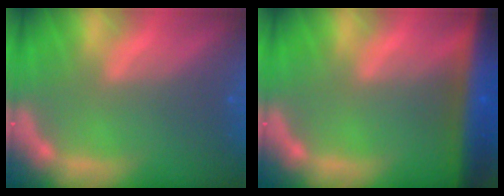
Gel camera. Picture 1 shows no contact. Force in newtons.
{"total": 9.0}